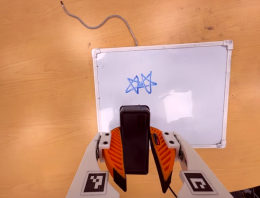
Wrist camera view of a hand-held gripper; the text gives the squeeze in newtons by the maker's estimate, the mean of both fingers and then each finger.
{"total": 7.6, "left": 6.2, "right": 9.1}